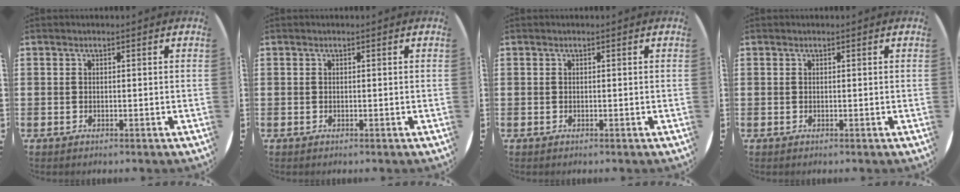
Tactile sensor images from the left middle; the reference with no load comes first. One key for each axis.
{"total": 0.0}
{"total": 0.0}
{"total": 0.0}